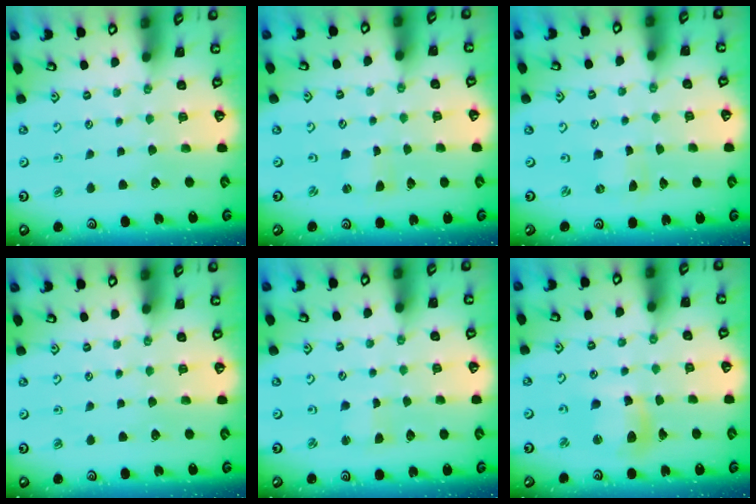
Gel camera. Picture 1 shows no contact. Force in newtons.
{"total": 0.7, "press": 0.7, "slide": 0.2}
{"total": 0.0}
{"total": 0.0}
{"total": 2.3, "press": 2.3, "slide": 0.3}
{"total": 9.8, "press": 9.7, "slide": 1.2}